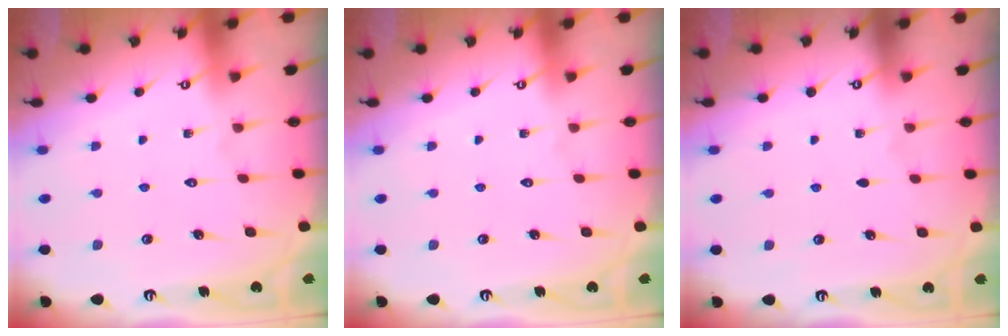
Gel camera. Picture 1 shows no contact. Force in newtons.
{"total": 0.0}
{"total": 0.0}